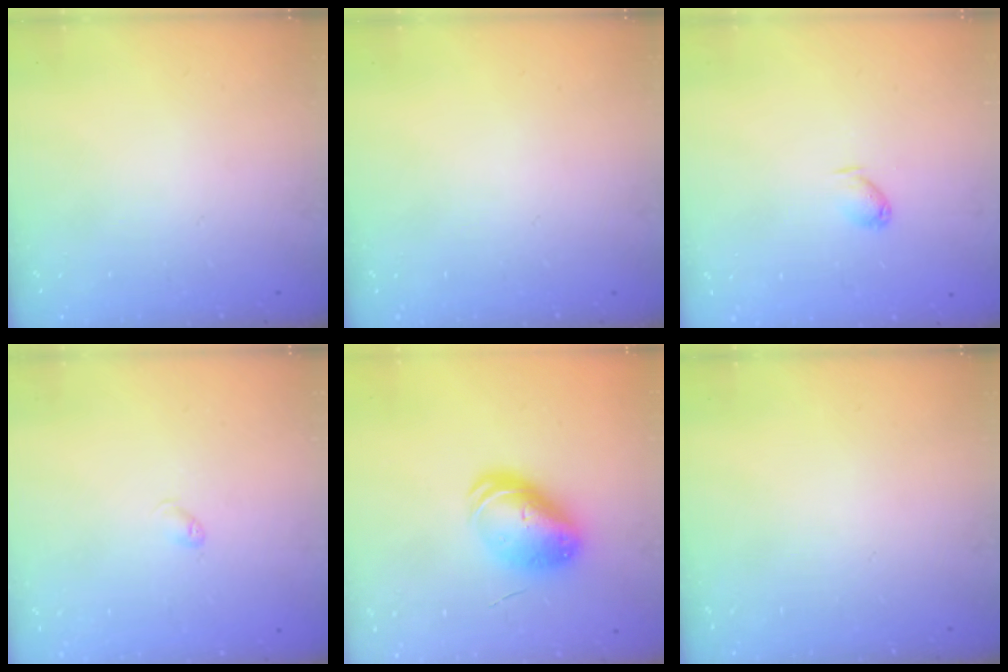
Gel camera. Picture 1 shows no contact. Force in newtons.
{"total": 0.0}
{"total": 3.5, "press": 3.5, "slide": 0.6}
{"total": 2.6, "press": 2.6, "slide": 0.4}
{"total": 10.9, "press": 10.7, "slide": 2.0}
{"total": 0.0}